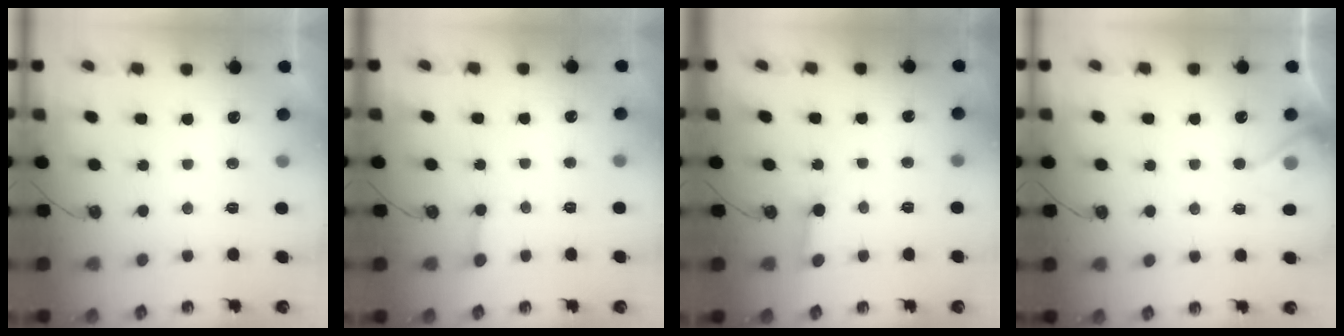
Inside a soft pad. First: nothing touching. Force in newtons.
{"total": 2.4, "press": 2.4, "slide": 0.1}
{"total": 2.7, "press": 2.7, "slide": 0.0}
{"total": 6.3, "press": 6.3, "slide": 0.6}